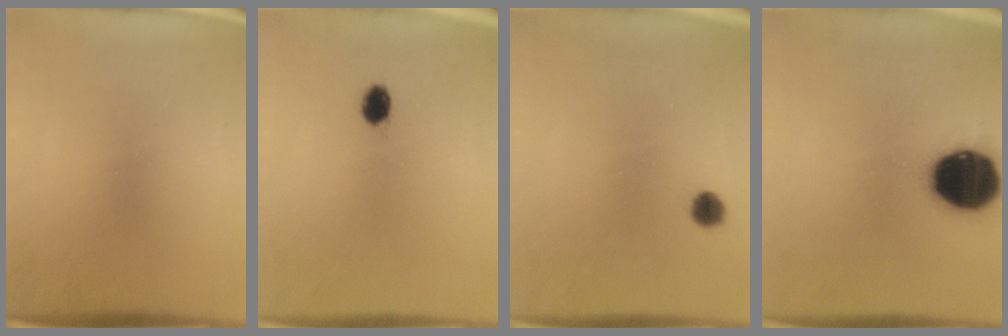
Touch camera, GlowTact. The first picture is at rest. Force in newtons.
{"total": 2.9}
{"total": 2.3}
{"total": 20.0}